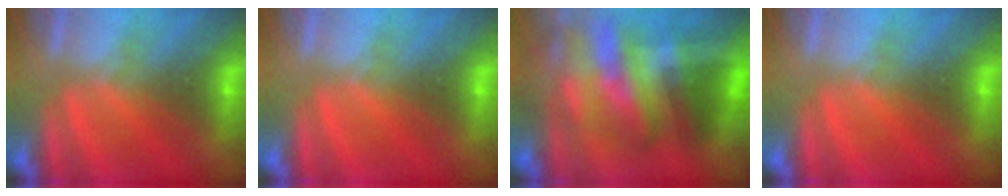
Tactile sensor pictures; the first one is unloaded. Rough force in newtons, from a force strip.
{"total": 0.0}
{"total": 7.5}
{"total": 0.0}